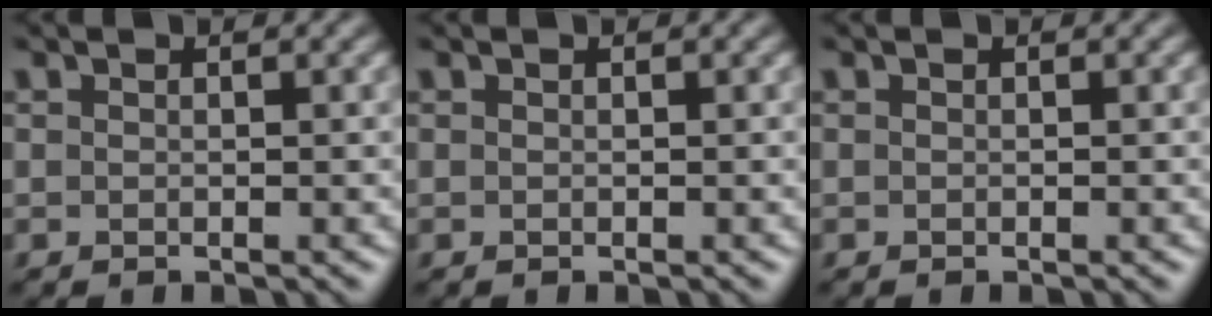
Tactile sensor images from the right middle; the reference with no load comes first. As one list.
[{"total": 0.0}, {"total": 0.0}]